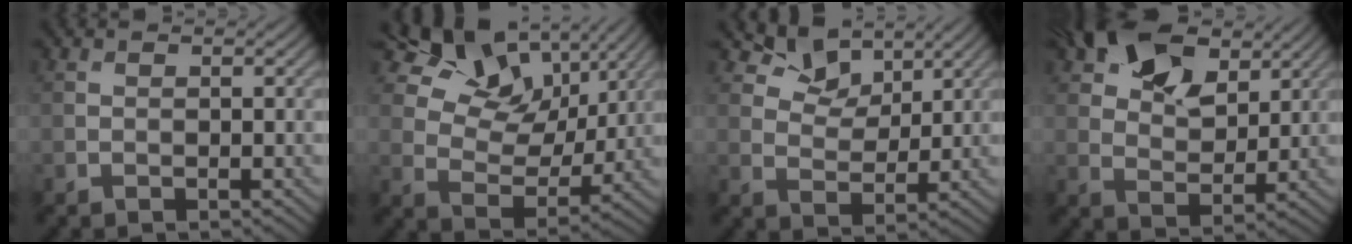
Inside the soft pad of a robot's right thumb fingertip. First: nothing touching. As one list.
[{"total": 13.1, "force": [7.9, 7.8, 7.0], "torque": [-0.134, 0.007, 0.133]}, {"total": 6.3, "force": [4.5, 3.5, 2.6], "torque": [-0.054, -0.003, 0.086]}, {"total": 11.6, "force": [6.7, 6.6, 6.8], "torque": [-0.138, 0.011, 0.115]}]